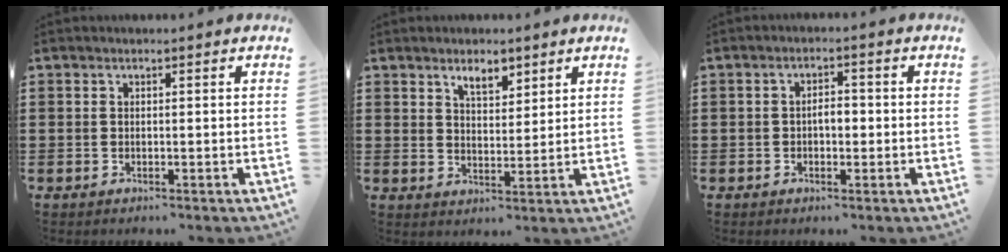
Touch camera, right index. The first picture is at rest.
{"total": 3.8, "force": [2.9, 1.6, 1.9], "torque": [-0.037, 0.003, 0.052]}
{"total": 2.6, "force": [-0.4, 1.3, 2.2], "torque": [-0.042, 0.004, -0.009]}